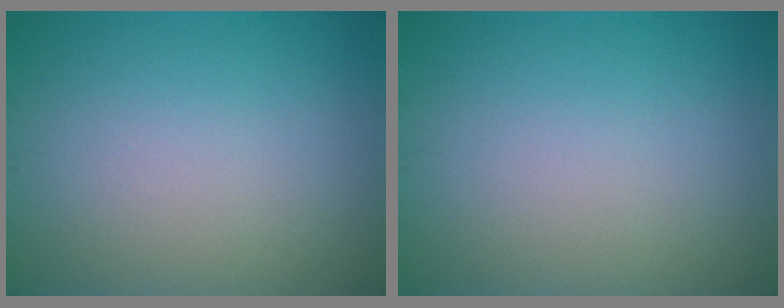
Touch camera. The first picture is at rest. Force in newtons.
{"total": 0.0}